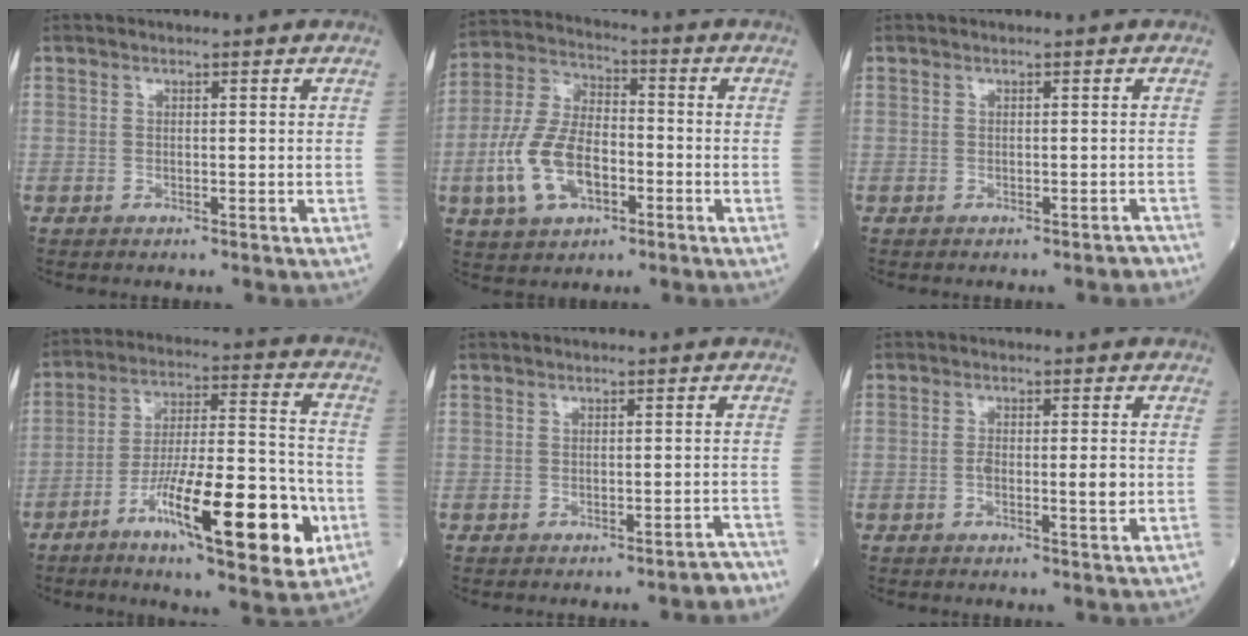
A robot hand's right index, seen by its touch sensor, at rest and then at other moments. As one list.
[{"total": 12.2, "force": [-3.7, 6.4, 9.7], "torque": [-0.219, 0.015, -0.069]}, {"total": 1.5, "force": [-1.3, 0.4, 0.6], "torque": [-0.008, -0.002, -0.014]}, {"total": 18.6, "force": [-7.9, 3.1, 16.6], "torque": [-0.266, -0.003, -0.123]}, {"total": 2.4, "force": [-2.2, 0.3, 0.9], "torque": [-0.001, 0.000, -0.027]}, {"total": 3.8, "force": [-0.5, 0.8, 3.6], "torque": [-0.061, 0.000, -0.008]}]